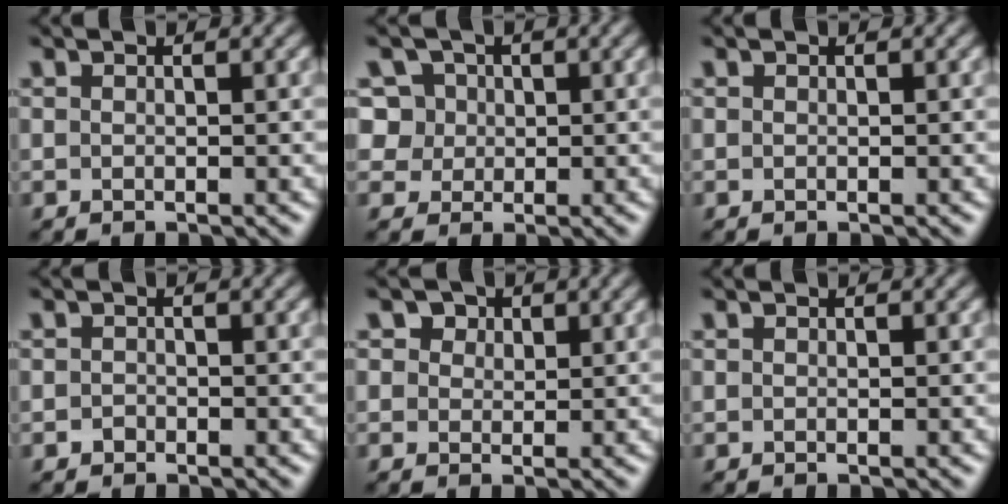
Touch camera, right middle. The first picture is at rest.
{"total": 6.4, "force": [2.8, 5.3, 2.4], "torque": [-0.044, 0.011, 0.032]}
{"total": 0.0}
{"total": 0.6, "force": [-0.4, 0.4, 0.0], "torque": [0.004, -0.005, -0.009]}
{"total": 3.0, "force": [1.8, 2.2, 1.1], "torque": [-0.032, -0.008, 0.025]}
{"total": 0.0}